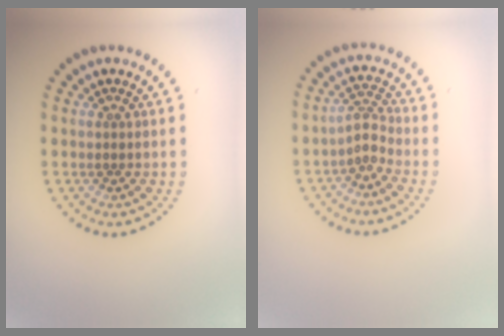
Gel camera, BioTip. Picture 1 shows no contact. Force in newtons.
{"total": 2.1, "press": 1.4, "slide": 1.5}